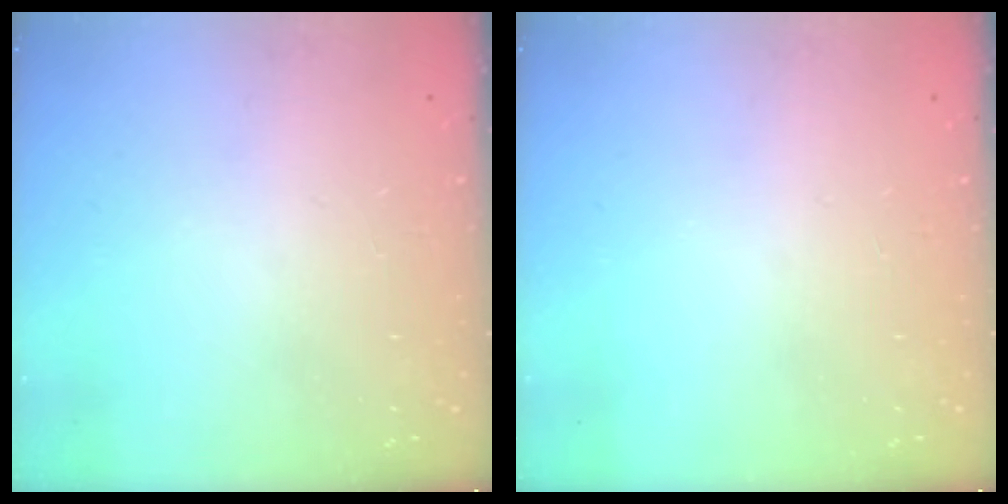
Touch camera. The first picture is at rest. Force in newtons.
{"total": 0.0}